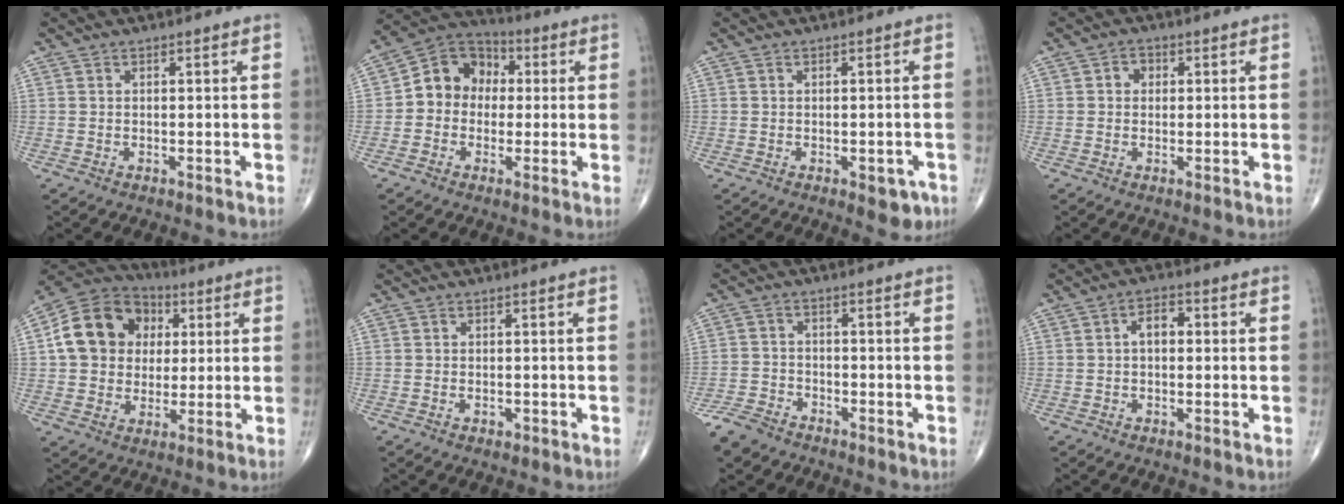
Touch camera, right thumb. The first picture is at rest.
{"total": 10.5, "force": [0.4, 9.0, 5.4], "torque": [-0.057, 0.032, -0.009]}
{"total": 3.8, "force": [-1.6, 2.0, 2.8], "torque": [-0.012, 0.001, -0.017]}
{"total": 2.2, "force": [0.3, 2.0, 1.0], "torque": [-0.004, 0.005, 0.000]}
{"total": 15.6, "force": [2.9, 12.9, 8.2], "torque": [-0.126, 0.013, 0.045]}
{"total": 0.9, "force": [-0.4, 0.7, 0.6], "torque": [-0.006, 0.004, -0.004]}
{"total": 5.7, "force": [-4.6, 2.9, 1.8], "torque": [-0.042, 0.005, -0.094]}
{"total": 4.0, "force": [0.3, 2.4, 3.2], "torque": [-0.043, 0.014, -0.001]}